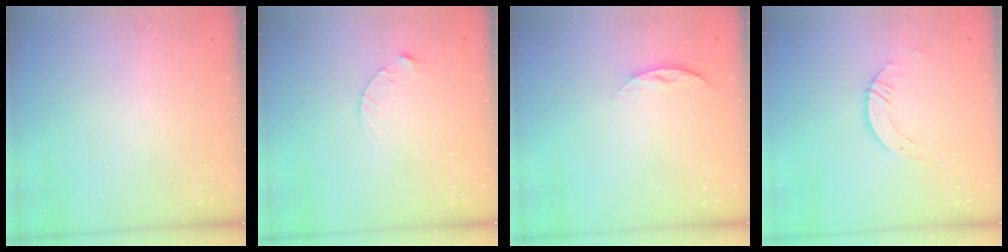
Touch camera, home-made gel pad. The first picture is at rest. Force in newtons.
{"total": 2.5, "press": 2.5, "slide": 0.4}
{"total": 5.8, "press": 5.8, "slide": 0.6}
{"total": 3.9, "press": 3.9, "slide": 0.4}